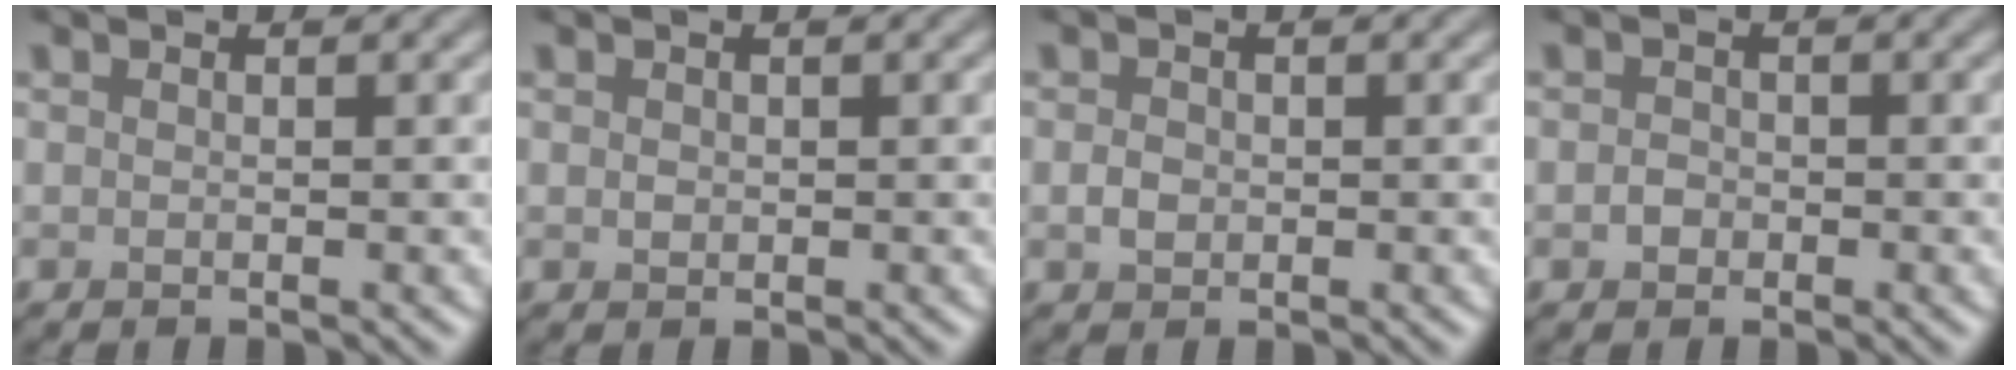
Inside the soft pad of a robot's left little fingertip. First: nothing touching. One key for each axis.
{"total": 0.7, "fx": 0.2, "fy": 0.6, "fz": 0.3, "tx": -0.005, "ty": -0.001, "tz": 0.002}
{"total": 1.3, "fx": -0.1, "fy": 1.0, "fz": 0.7, "tx": -0.016, "ty": 0.000, "tz": -0.005}
{"total": 1.1, "fx": -0.3, "fy": 0.9, "fz": 0.3, "tx": -0.004, "ty": -0.002, "tz": -0.010}